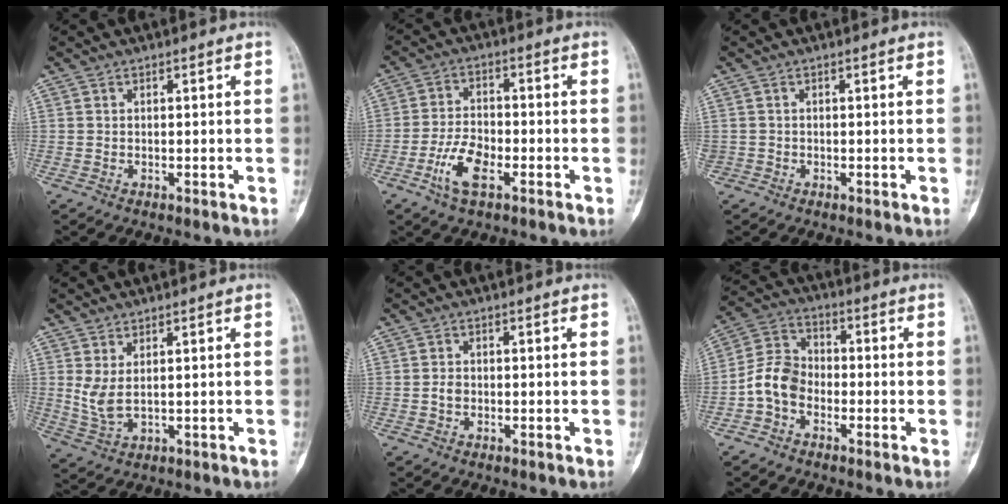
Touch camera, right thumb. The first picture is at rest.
{"total": 7.5, "force": [-3.4, 3.5, 5.7], "torque": [-0.110, 0.015, -0.069]}
{"total": 0.8, "force": [-0.3, 0.7, 0.3], "torque": [-0.008, 0.008, -0.005]}
{"total": 4.4, "force": [1.3, 1.8, 3.8], "torque": [-0.082, -0.010, 0.037]}
{"total": 1.4, "force": [-0.3, 1.0, 0.8], "torque": [-0.012, 0.004, -0.007]}
{"total": 7.9, "force": [-2.7, 5.9, 4.6], "torque": [-0.078, 0.031, -0.066]}